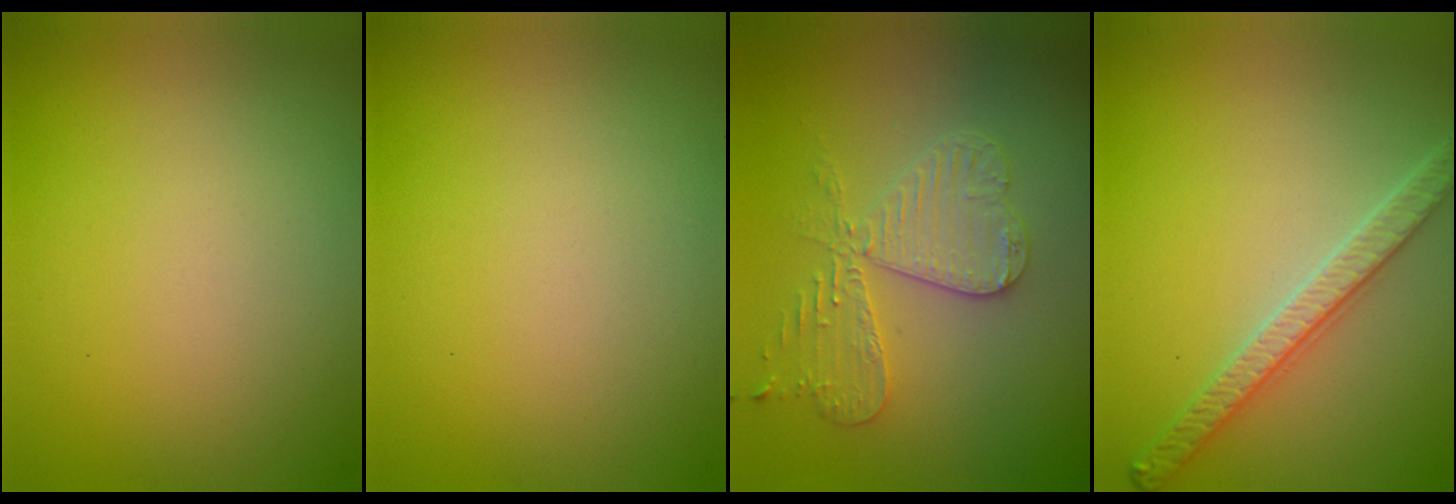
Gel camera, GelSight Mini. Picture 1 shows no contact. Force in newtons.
{"total": 0.0}
{"total": 3.7, "press": 3.6, "slide": 1.0}
{"total": 3.3, "press": 3.1, "slide": 1.3}